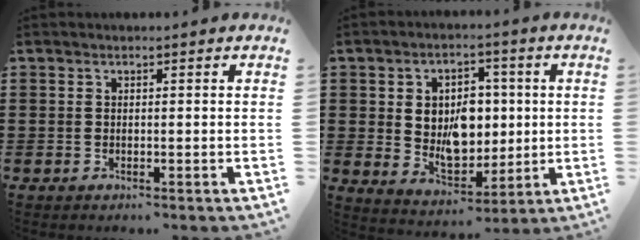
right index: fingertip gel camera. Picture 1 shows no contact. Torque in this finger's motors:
{"motor_torque": [1.38, 0.76, 1.05, 0.21]}